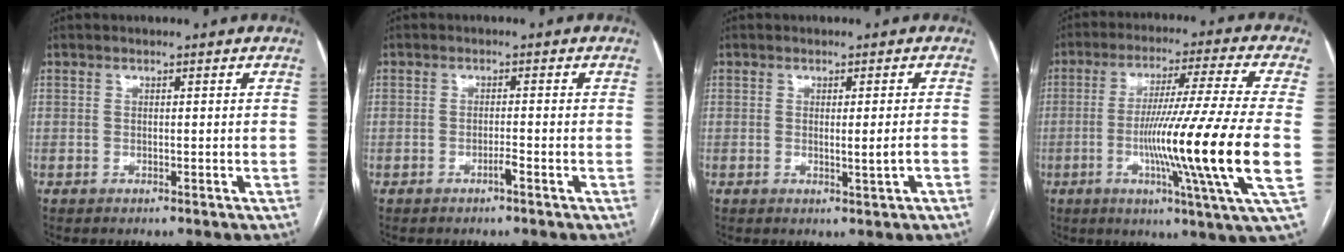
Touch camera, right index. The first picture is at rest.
{"total": 1.4, "force": [-0.9, -0.2, 1.1], "torque": [-0.021, 0.000, -0.018]}
{"total": 2.4, "force": [-0.6, -0.2, 2.3], "torque": [-0.035, -0.008, -0.006]}
{"total": 19.1, "force": [-3.2, -2.4, 18.7], "torque": [-0.305, -0.021, -0.065]}